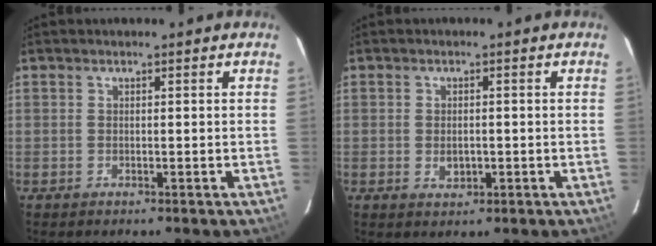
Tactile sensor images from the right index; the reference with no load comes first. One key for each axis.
{"total": 2.8, "fx": -0.6, "fy": 1.9, "fz": 2.0, "tx": -0.035, "ty": -0.001, "tz": -0.006}